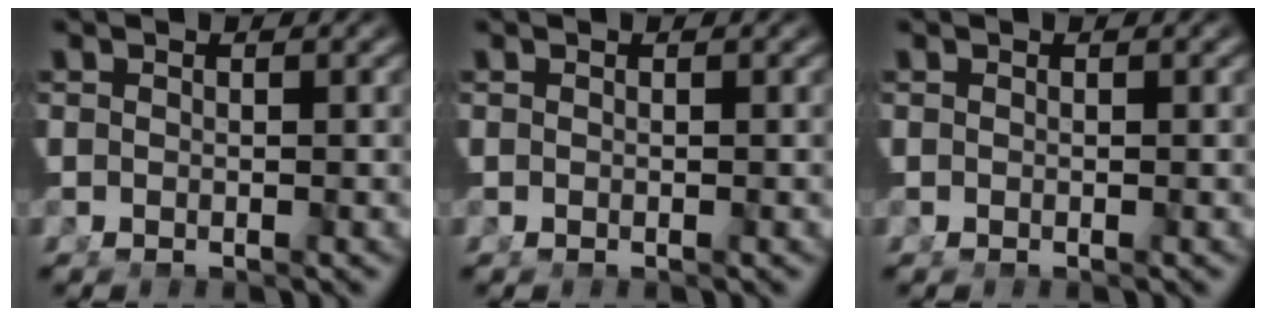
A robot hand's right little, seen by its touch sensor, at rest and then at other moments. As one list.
[{"total": 0.0}, {"total": 0.0}]